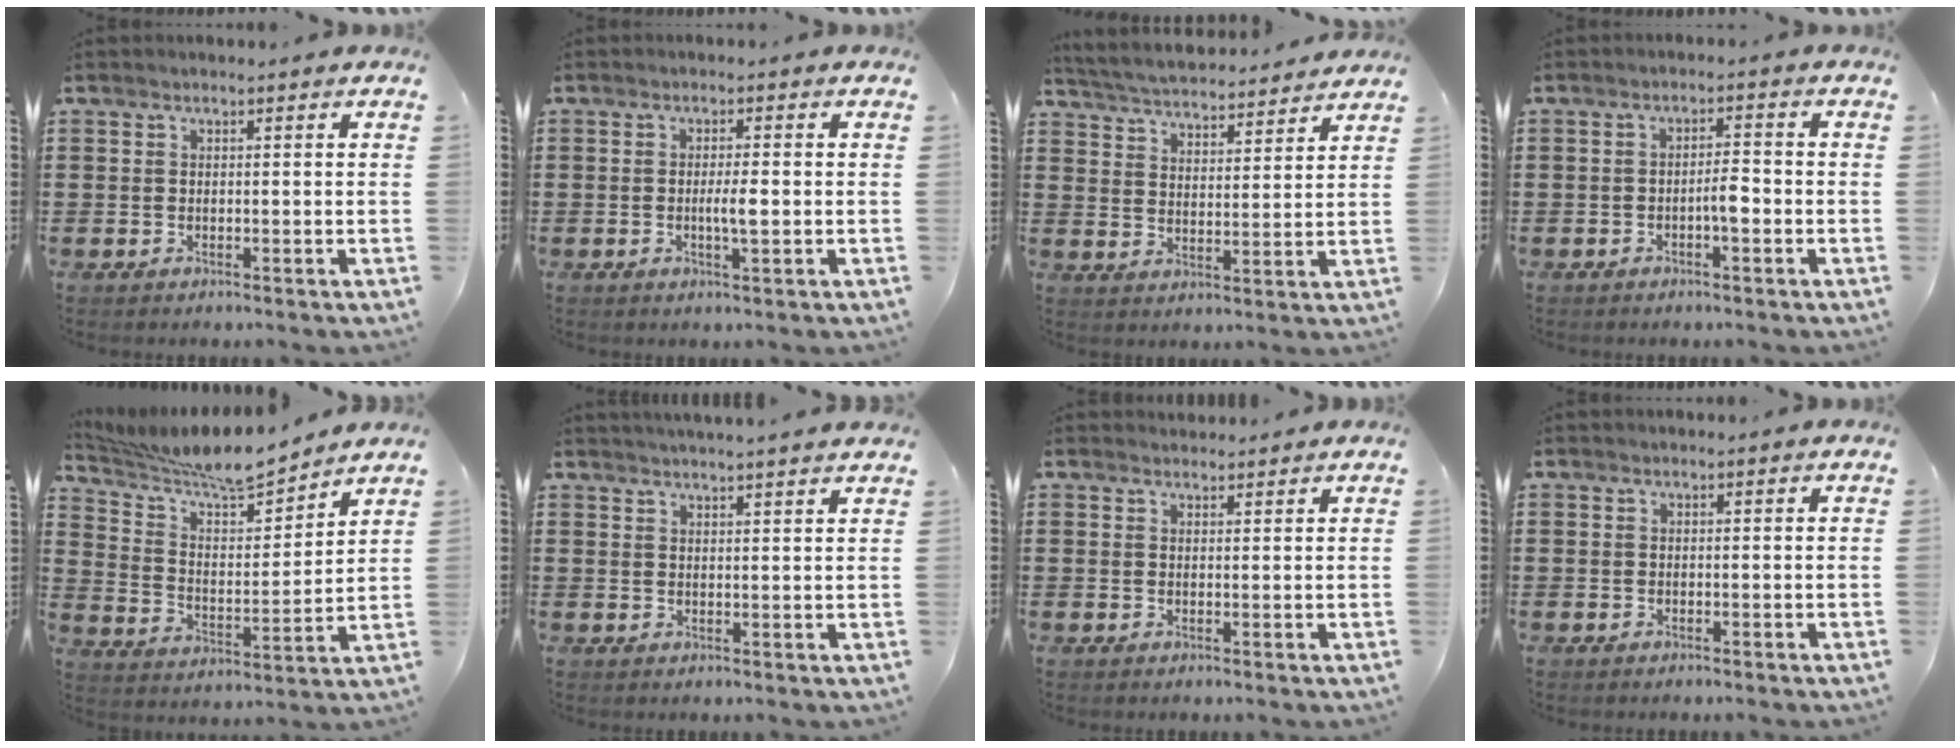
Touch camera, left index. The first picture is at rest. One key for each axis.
{"total": 3.1, "fx": -0.4, "fy": 0.5, "fz": 3.0, "tx": -0.054, "ty": -0.003, "tz": -0.008}
{"total": 4.3, "fx": 4.2, "fy": 0.0, "fz": 0.2, "tx": -0.028, "ty": -0.032, "tz": 0.070}
{"total": 3.1, "fx": -1.1, "fy": 0.7, "fz": 2.8, "tx": -0.052, "ty": 0.005, "tz": -0.021}
{"total": 7.7, "fx": 7.2, "fy": 0.5, "fz": 2.5, "tx": -0.081, "ty": -0.055, "tz": 0.122}
{"total": 2.3, "fx": 2.3, "fy": -0.6, "fz": 0.2, "tx": -0.011, "ty": -0.010, "tz": 0.042}
{"total": 1.5, "fx": 1.4, "fy": 0.3, "fz": -0.1, "tx": -0.002, "ty": 0.002, "tz": 0.029}
{"total": 0.0}